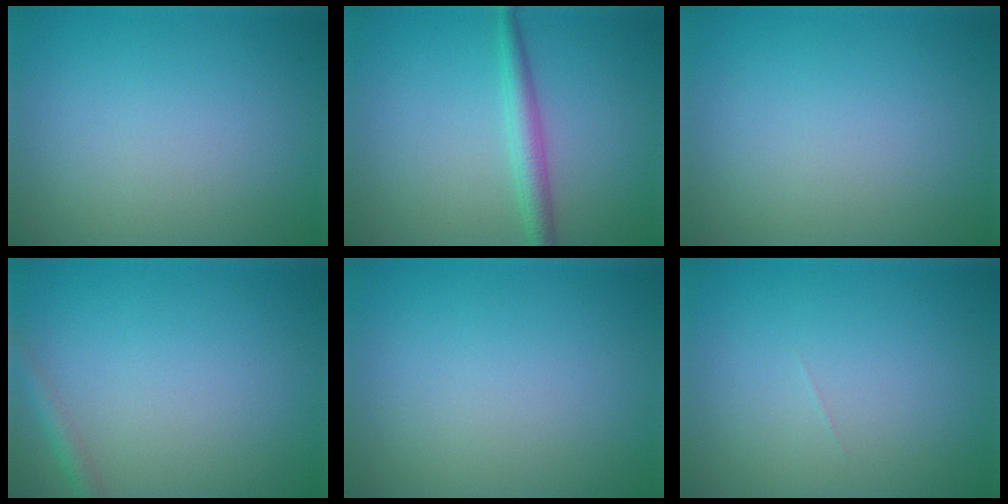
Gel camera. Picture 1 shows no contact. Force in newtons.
{"total": 2.4, "press": 2.4, "slide": 0.1}
{"total": 0.0}
{"total": 1.5, "press": 1.5, "slide": 0.1}
{"total": 0.0}
{"total": 0.0}